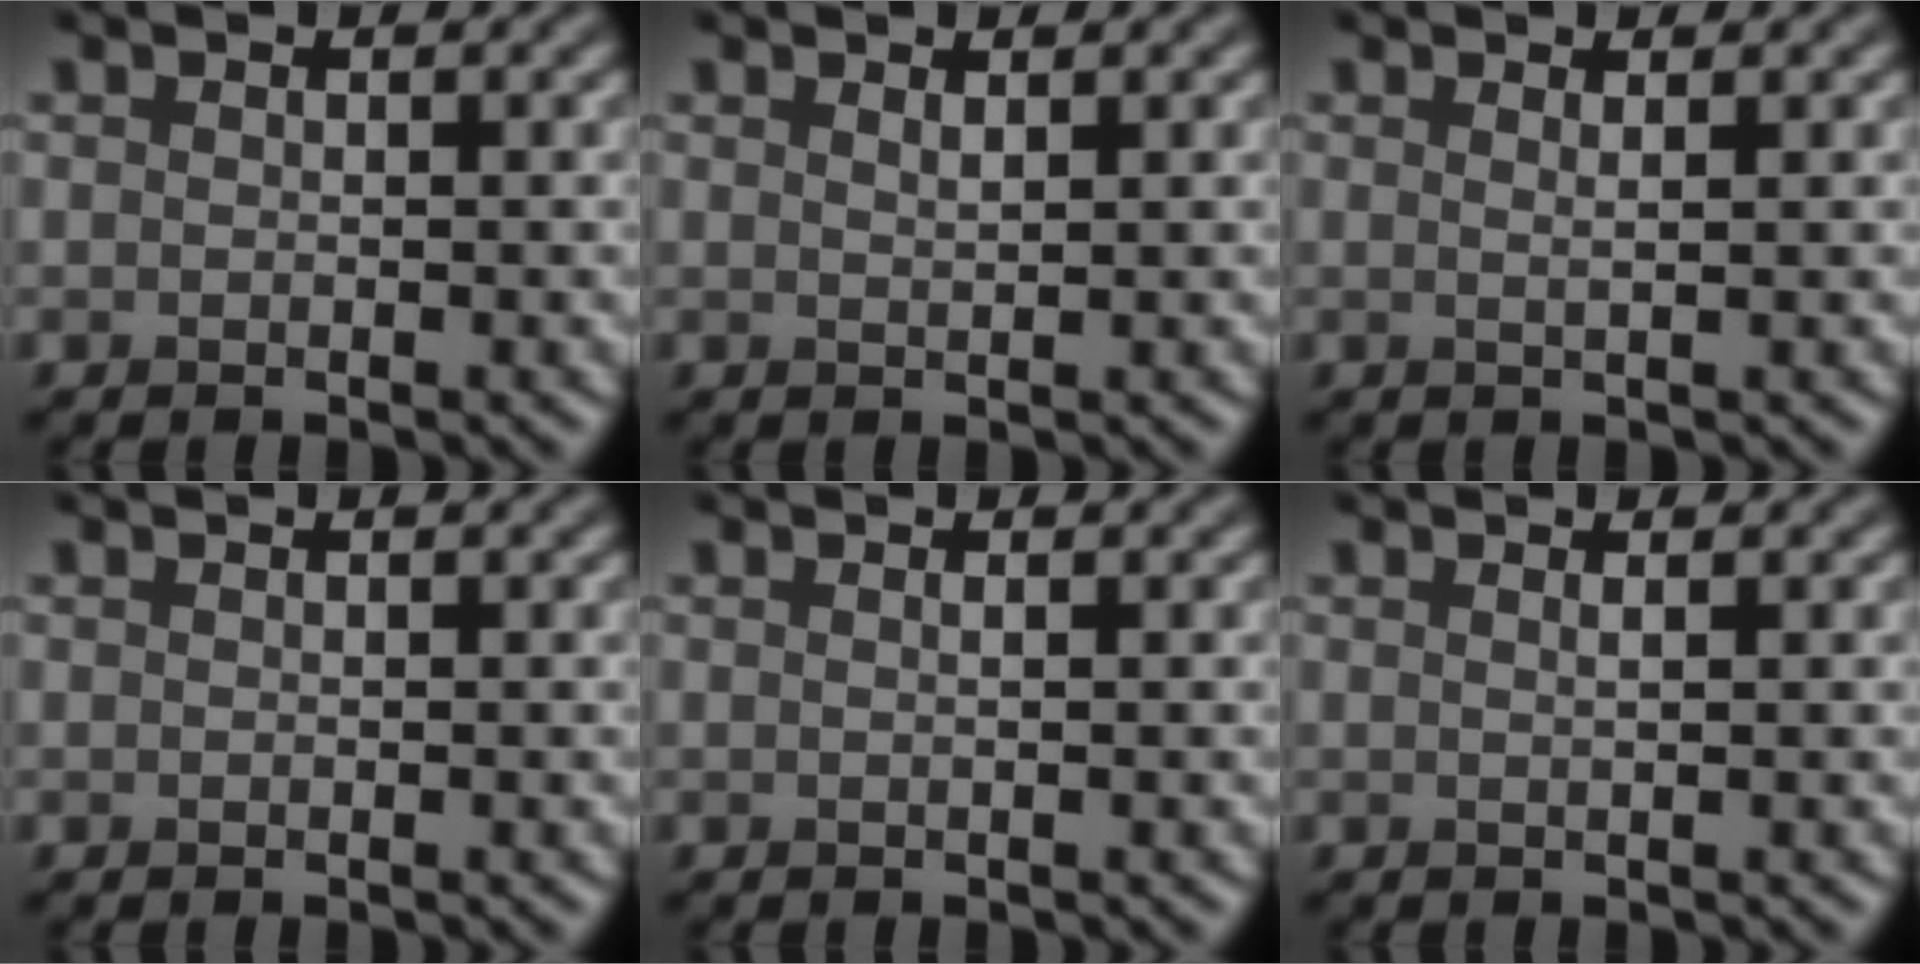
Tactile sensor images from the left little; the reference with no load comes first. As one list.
[{"total": 0.8, "force": [0.6, 0.2, 0.4], "torque": [-0.002, 0.000, 0.011]}, {"total": 1.2, "force": [0.6, 0.4, 0.9], "torque": [-0.007, 0.001, 0.000]}, {"total": 0.0}, {"total": 0.7, "force": [0.1, 0.3, 0.6], "torque": [-0.005, 0.002, -0.004]}, {"total": 0.9, "force": [0.4, 0.4, 0.7], "torque": [-0.003, -0.001, -0.001]}]